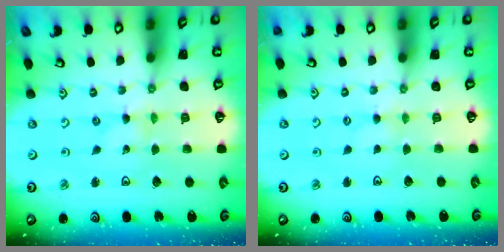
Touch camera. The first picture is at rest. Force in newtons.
{"total": 1.7, "press": 1.7, "slide": 0.2}